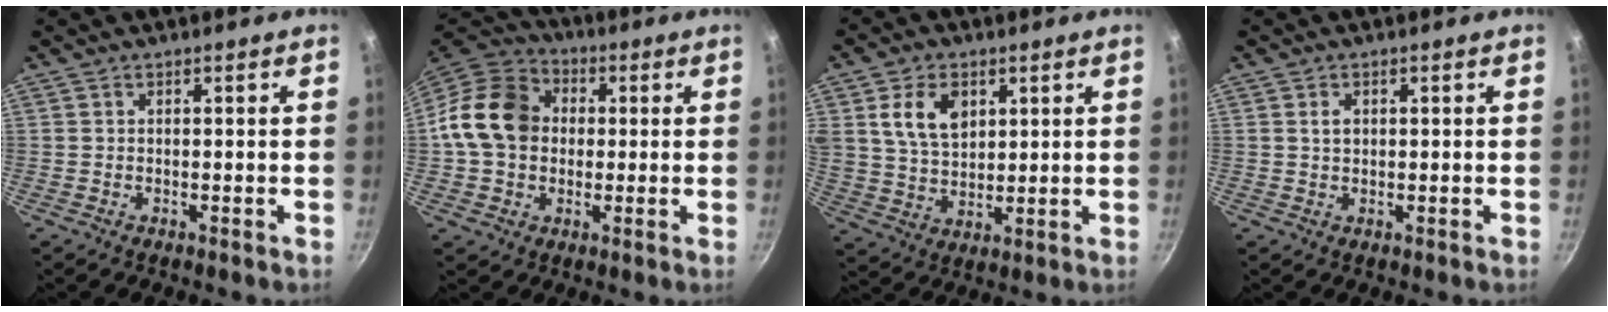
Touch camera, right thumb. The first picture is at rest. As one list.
[{"total": 15.3, "force": [1.0, 12.5, 8.8], "torque": [-0.133, 0.028, 0.001]}, {"total": 10.1, "force": [3.6, 6.9, 6.4], "torque": [-0.100, -0.016, 0.072]}, {"total": 2.0, "force": [0.5, 1.5, 1.3], "torque": [-0.017, 0.001, 0.008]}]